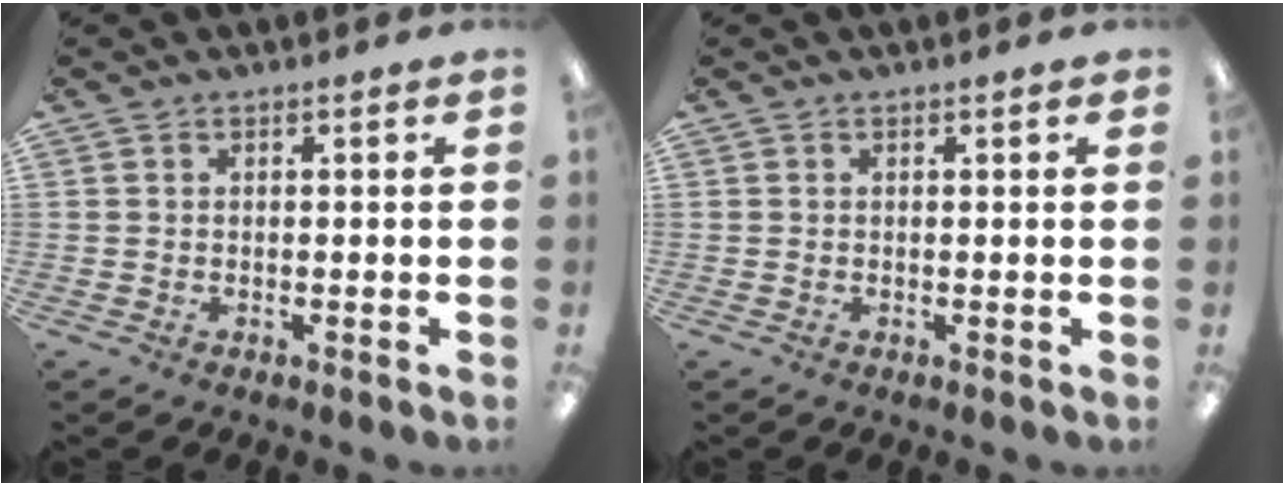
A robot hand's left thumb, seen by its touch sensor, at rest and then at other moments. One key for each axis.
{"total": 0.5, "fx": 0.3, "fy": 0.3, "fz": 0.3, "tx": 0.001, "ty": -0.001, "tz": 0.003}